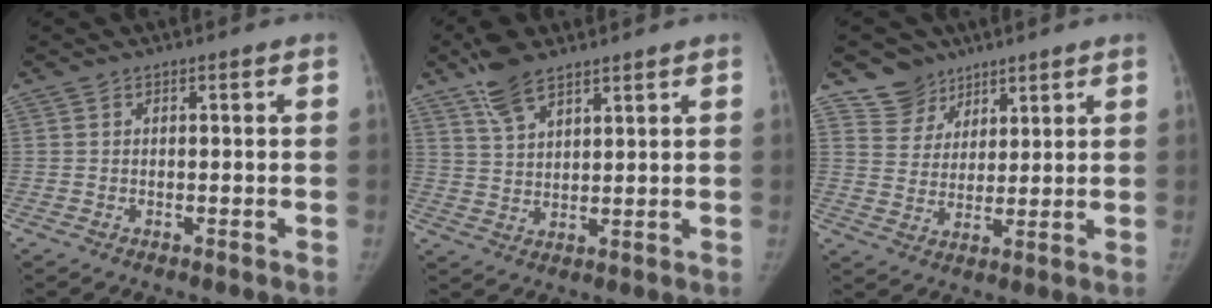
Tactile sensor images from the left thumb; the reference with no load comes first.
{"total": 7.9, "force": [5.8, 3.2, 4.3], "torque": [-0.071, -0.018, 0.114]}
{"total": 7.4, "force": [5.3, 5.2, 0.0], "torque": [0.033, -0.044, 0.099]}